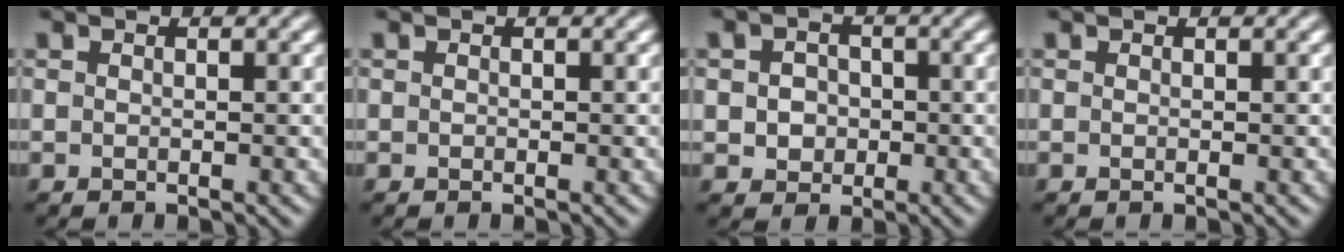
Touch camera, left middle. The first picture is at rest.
{"total": 0.0}
{"total": 3.6, "force": [0.1, 3.0, 1.9], "torque": [-0.029, 0.013, -0.005]}
{"total": 0.0}